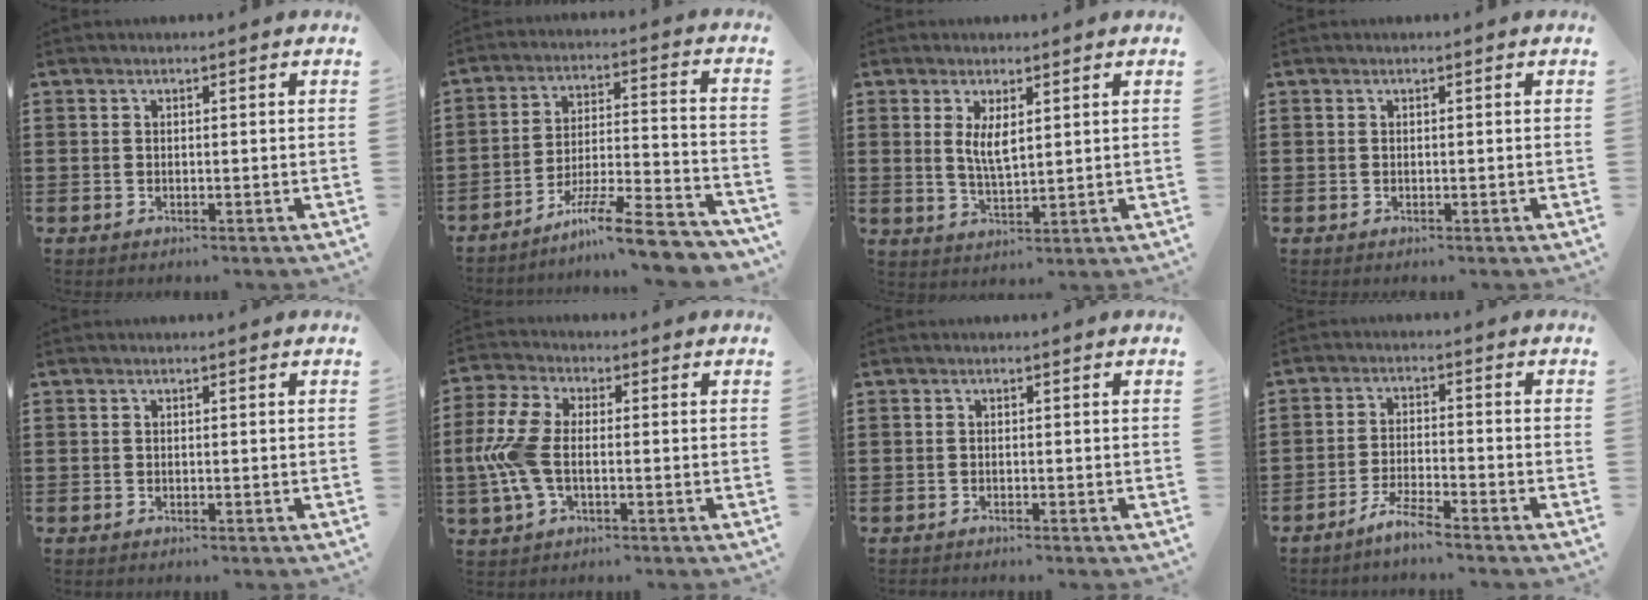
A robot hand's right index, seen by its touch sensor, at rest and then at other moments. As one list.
[{"total": 10.4, "force": [-8.5, 0.7, 5.9], "torque": [-0.088, 0.017, -0.162]}, {"total": 4.0, "force": [1.3, 1.3, 3.5], "torque": [-0.064, -0.001, 0.021]}, {"total": 0.0}, {"total": 0.0}, {"total": 8.3, "force": [-0.7, 4.3, 7.0], "torque": [-0.190, -0.011, -0.025]}, {"total": 0.5, "force": [-0.5, 0.0, 0.0], "torque": [-0.001, -0.002, -0.011]}, {"total": 3.8, "force": [-3.5, -0.2, 1.5], "torque": [-0.041, -0.001, -0.072]}]